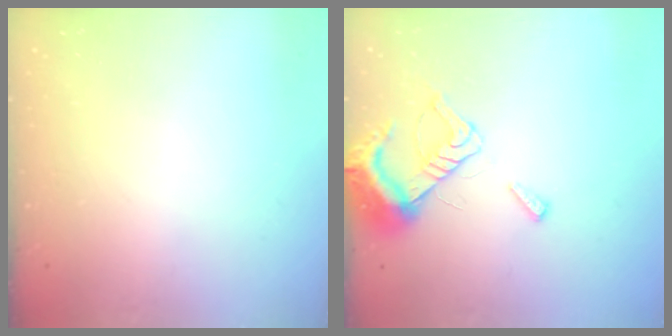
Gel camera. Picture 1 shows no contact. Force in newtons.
{"total": 8.0, "press": 8.0, "slide": 0.9}